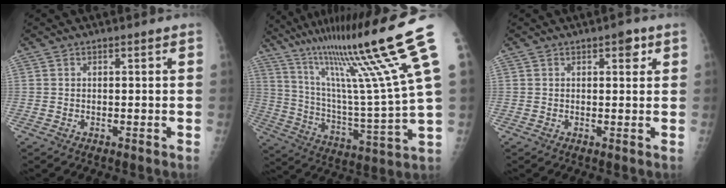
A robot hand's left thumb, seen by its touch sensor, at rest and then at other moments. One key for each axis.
{"total": 24.3, "fx": 16.2, "fy": -1.3, "fz": 18.1, "tx": -0.281, "ty": -0.084, "tz": 0.276}
{"total": 2.4, "fx": 1.3, "fy": 1.1, "fz": 1.7, "tx": -0.012, "ty": -0.002, "tz": 0.014}